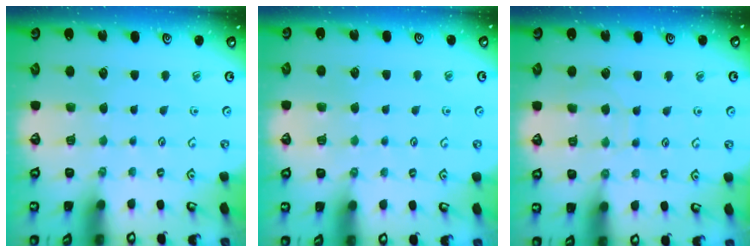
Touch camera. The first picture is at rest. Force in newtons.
{"total": 2.5, "press": 2.4, "slide": 0.4}
{"total": 5.6, "press": 5.6, "slide": 0.6}